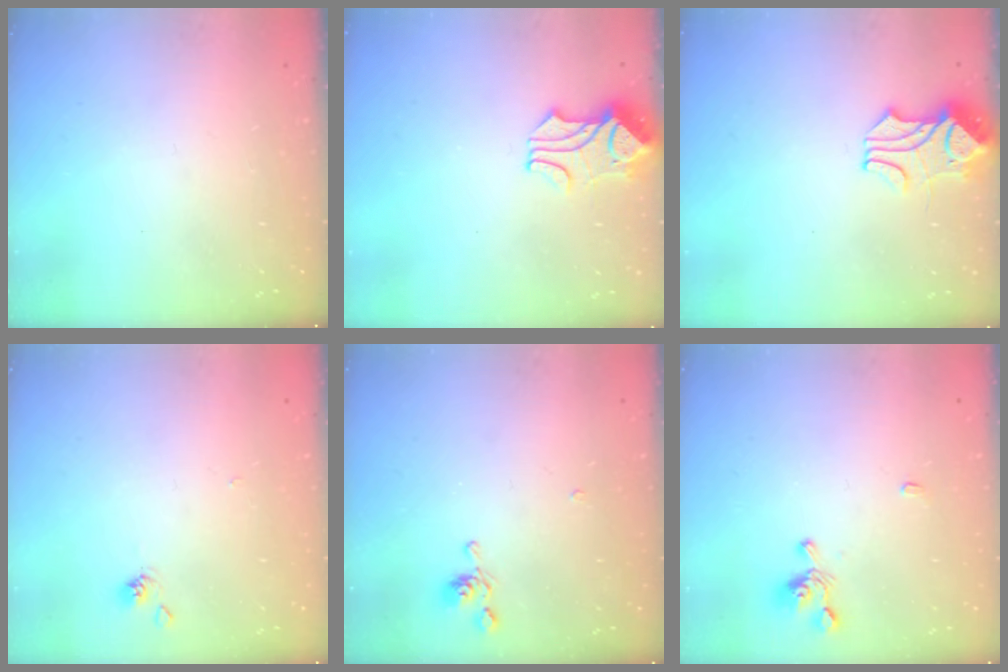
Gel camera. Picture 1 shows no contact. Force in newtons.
{"total": 1.6, "press": 1.2, "slide": 1.0}
{"total": 1.9, "press": 1.5, "slide": 1.1}
{"total": 1.9, "press": 1.9, "slide": 0.2}
{"total": 6.2, "press": 6.2, "slide": 0.2}
{"total": 2.3, "press": 2.3, "slide": 0.2}